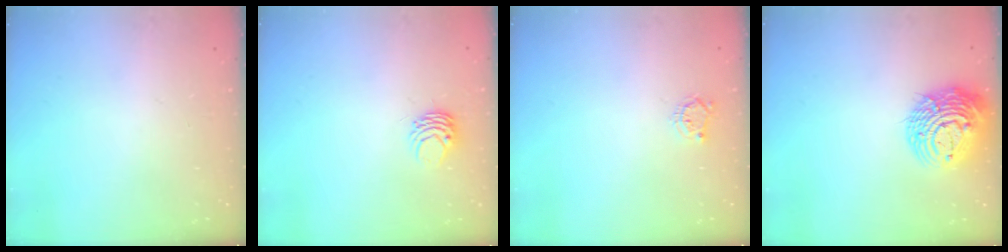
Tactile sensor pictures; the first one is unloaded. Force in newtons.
{"total": 4.1, "press": 4.1, "slide": 0.3}
{"total": 3.5, "press": 3.5, "slide": 0.4}
{"total": 14.9, "press": 14.8, "slide": 1.7}